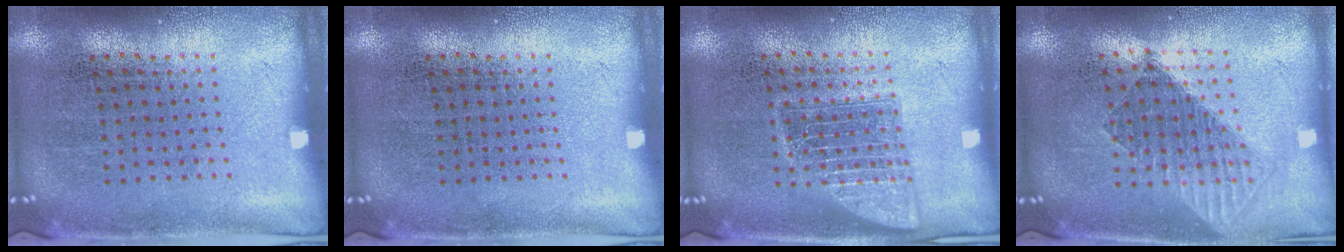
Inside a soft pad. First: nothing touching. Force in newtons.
{"total": 0.0}
{"total": 2.4, "press": 2.3, "slide": 0.5}
{"total": 1.5, "press": 1.3, "slide": 0.8}